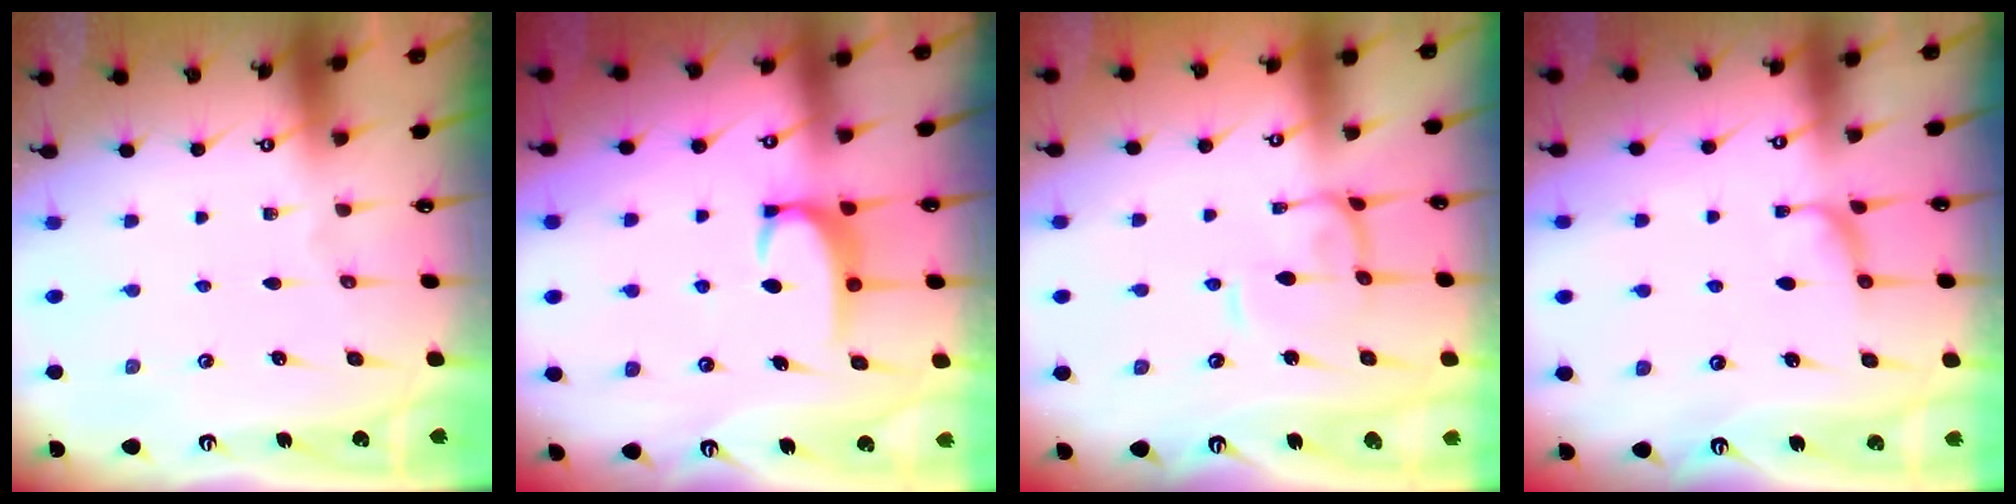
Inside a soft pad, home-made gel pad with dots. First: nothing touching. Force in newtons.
{"total": 3.4, "press": 3.4, "slide": 0.4}
{"total": 0.6, "press": 0.5, "slide": 0.4}
{"total": 1.0, "press": 0.8, "slide": 0.6}